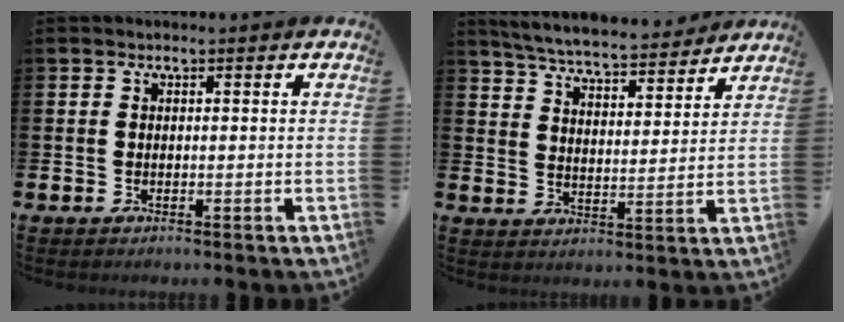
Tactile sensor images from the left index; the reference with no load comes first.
{"total": 6.1, "force": [6.0, 0.6, 1.4], "torque": [-0.043, -0.045, 0.101]}